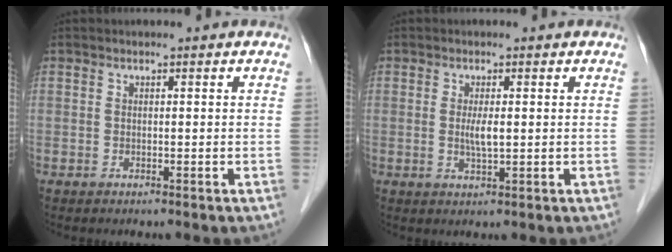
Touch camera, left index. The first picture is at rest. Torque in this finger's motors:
{"motor_torque": [0.69, -0.03, 0.28, 0.03]}